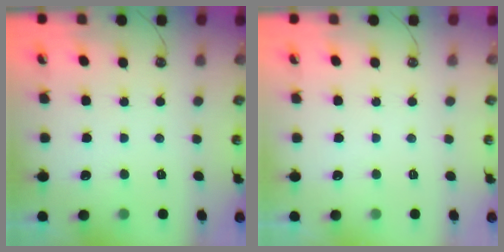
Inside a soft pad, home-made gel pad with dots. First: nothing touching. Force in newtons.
{"total": 0.0}